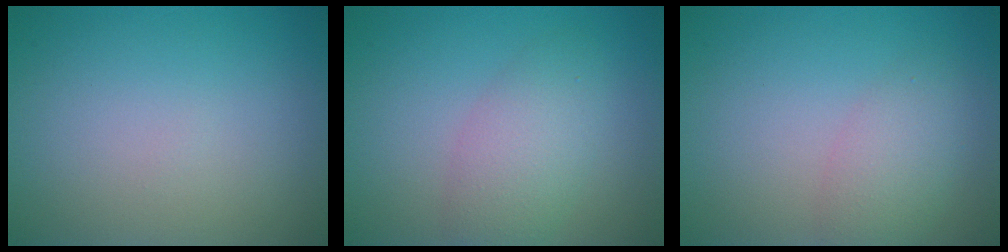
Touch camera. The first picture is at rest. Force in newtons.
{"total": 3.8, "press": 3.8, "slide": 0.0}
{"total": 2.9, "press": 2.9, "slide": 0.1}